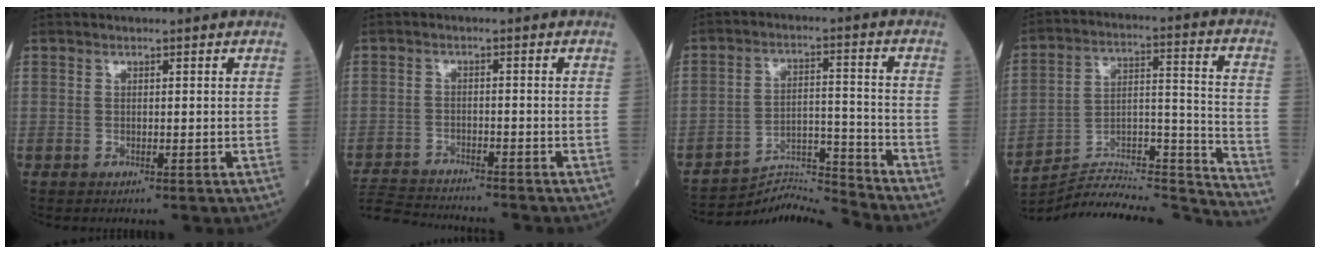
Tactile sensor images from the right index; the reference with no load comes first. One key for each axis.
{"total": 10.3, "fx": -10.0, "fy": 0.3, "fz": 2.4, "tx": -0.046, "ty": -0.003, "tz": -0.164}
{"total": 8.6, "fx": -8.1, "fy": -2.5, "fz": -1.8, "tx": 0.024, "ty": 0.032, "tz": -0.141}
{"total": 23.9, "fx": -23.2, "fy": 0.8, "fz": 5.6, "tx": -0.078, "ty": 0.034, "tz": -0.351}